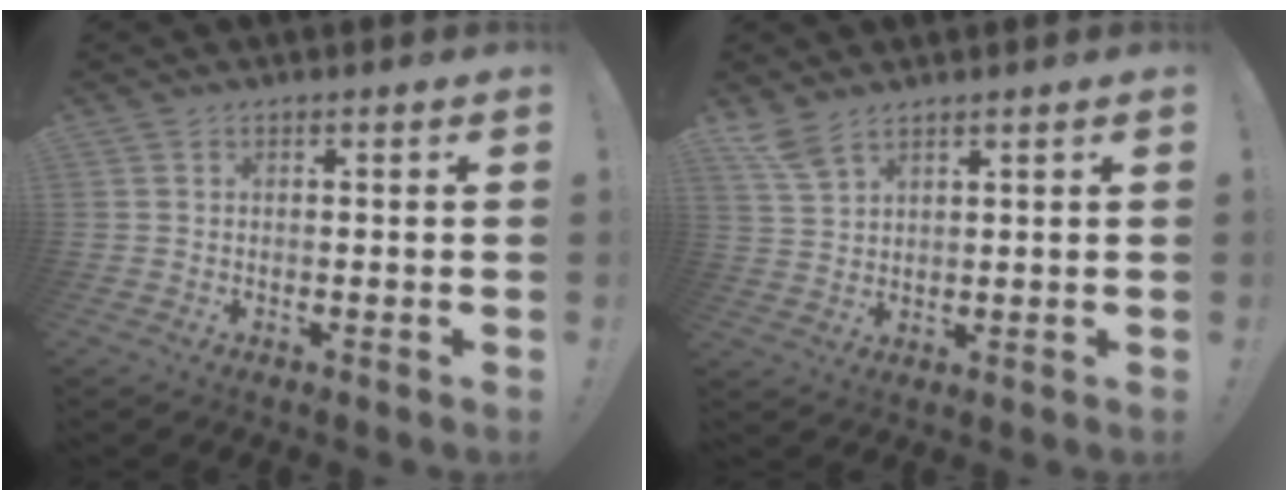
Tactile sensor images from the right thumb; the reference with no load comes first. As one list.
[{"total": 5.9, "force": [4.7, 2.2, 2.9], "torque": [-0.063, -0.020, 0.092]}]